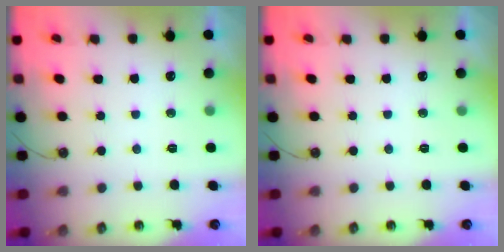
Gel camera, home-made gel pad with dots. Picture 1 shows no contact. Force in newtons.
{"total": 0.0}